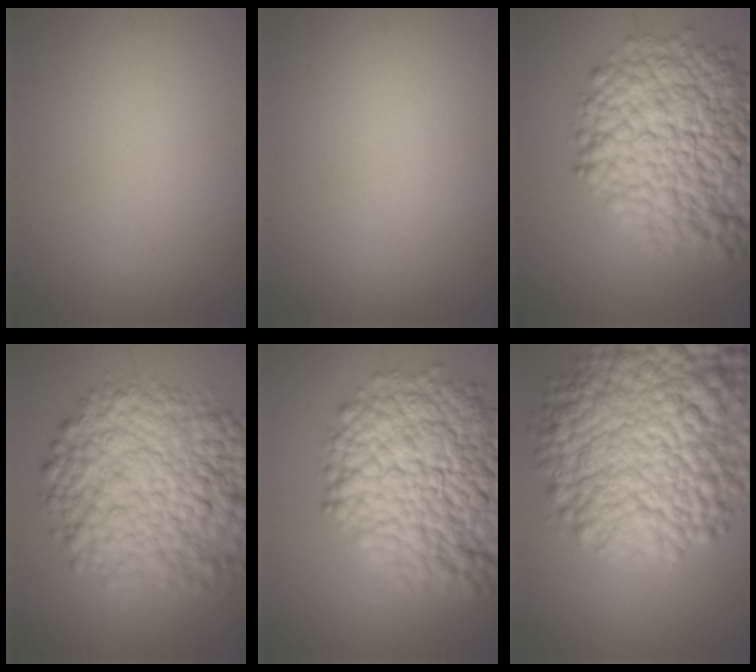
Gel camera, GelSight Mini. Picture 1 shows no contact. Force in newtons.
{"total": 0.0}
{"total": 15.1, "press": 15.0, "slide": 0.6}
{"total": 11.4, "press": 11.4, "slide": 0.3}
{"total": 15.1, "press": 15.0, "slide": 0.6}
{"total": 15.2, "press": 15.2, "slide": 0.5}